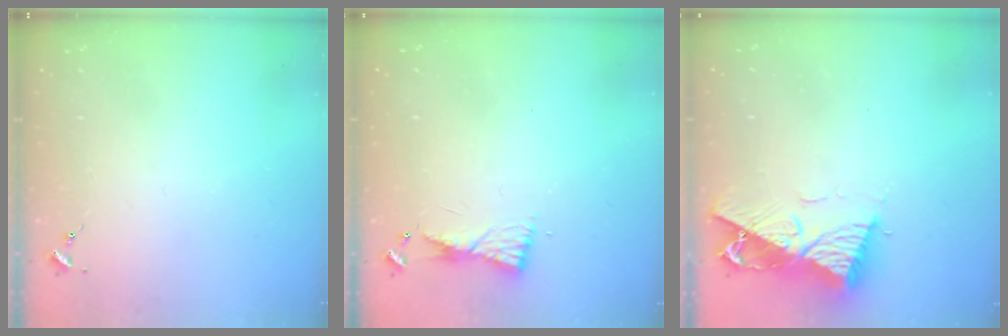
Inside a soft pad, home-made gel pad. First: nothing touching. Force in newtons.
{"total": 5.6, "press": 5.6, "slide": 0.8}
{"total": 11.7, "press": 11.6, "slide": 1.0}